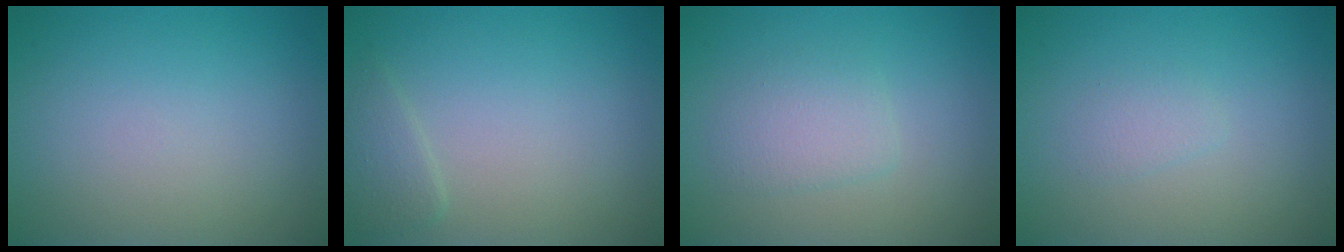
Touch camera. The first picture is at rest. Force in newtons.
{"total": 1.4, "press": 1.3, "slide": 0.1}
{"total": 2.1, "press": 2.1, "slide": 0.1}
{"total": 0.9, "press": 0.9, "slide": 0.0}